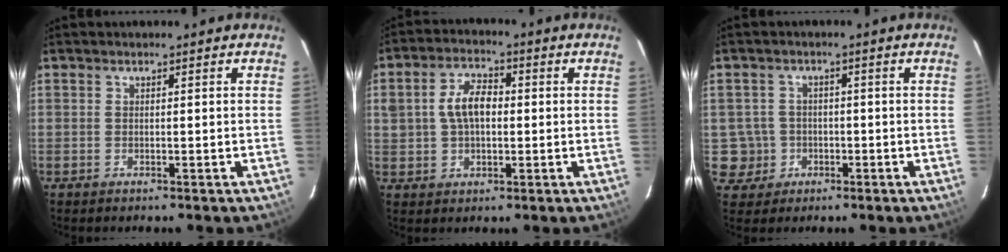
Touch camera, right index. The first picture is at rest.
{"total": 7.3, "force": [0.5, 4.6, 5.7], "torque": [-0.107, 0.019, 0.014]}
{"total": 5.3, "force": [-1.1, 5.2, 0.3], "torque": [-0.012, 0.025, -0.010]}